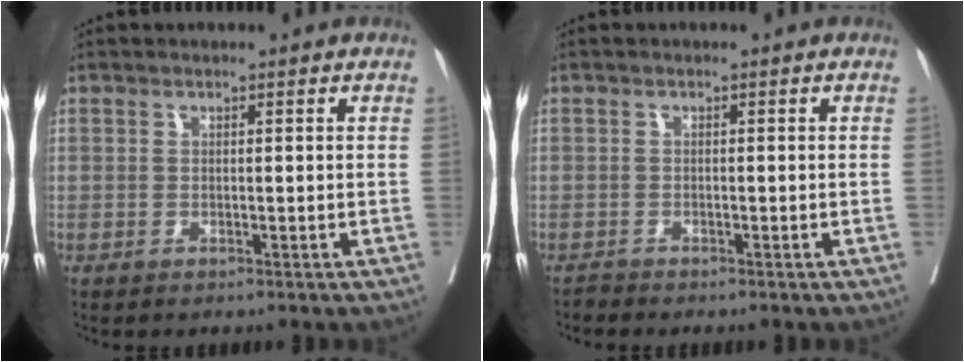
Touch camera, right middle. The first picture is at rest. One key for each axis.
{"total": 0.6, "fx": -0.5, "fy": -0.2, "fz": -0.2, "tx": 0.002, "ty": -0.006, "tz": -0.009}